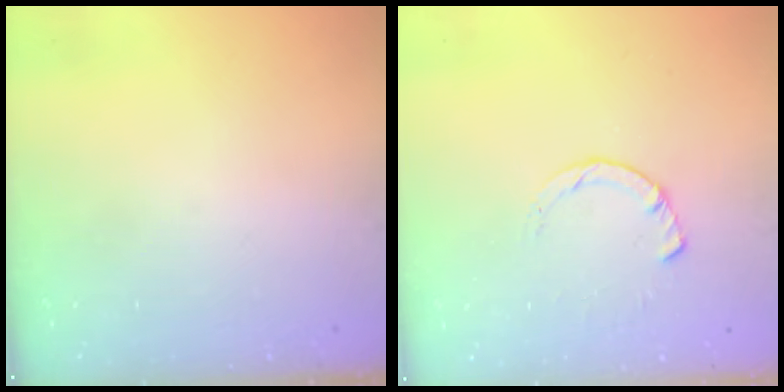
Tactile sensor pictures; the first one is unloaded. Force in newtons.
{"total": 3.0, "press": 3.0, "slide": 0.4}